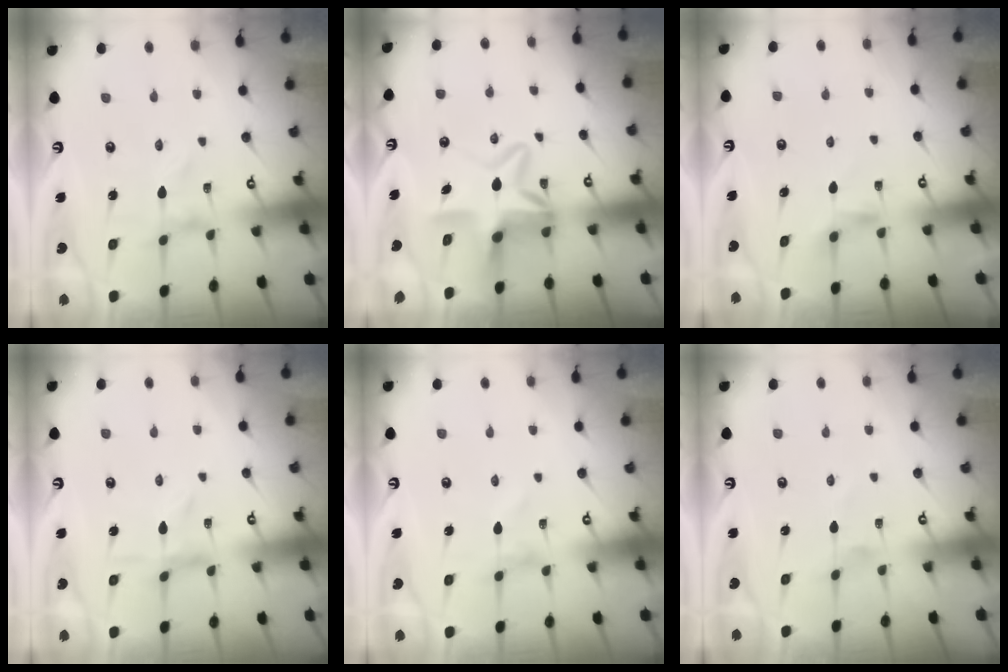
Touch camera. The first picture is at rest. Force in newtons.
{"total": 9.8, "press": 9.6, "slide": 1.8}
{"total": 3.9, "press": 3.8, "slide": 0.5}
{"total": 1.5, "press": 1.4, "slide": 0.4}
{"total": 0.0}
{"total": 0.0}